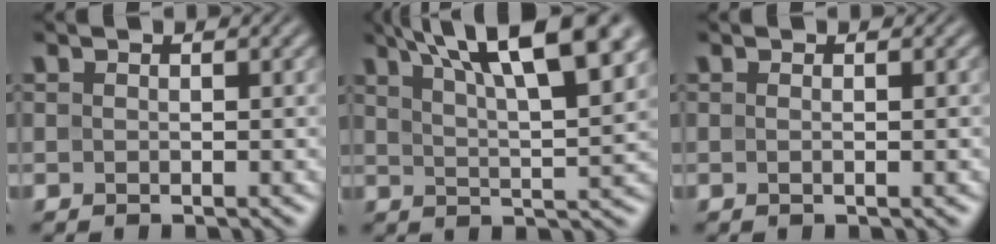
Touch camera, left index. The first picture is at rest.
{"total": 12.9, "force": [7.5, 3.7, 9.9], "torque": [-0.126, 0.029, 0.094]}
{"total": 1.0, "force": [-0.2, 0.3, 0.9], "torque": [-0.013, -0.005, -0.008]}